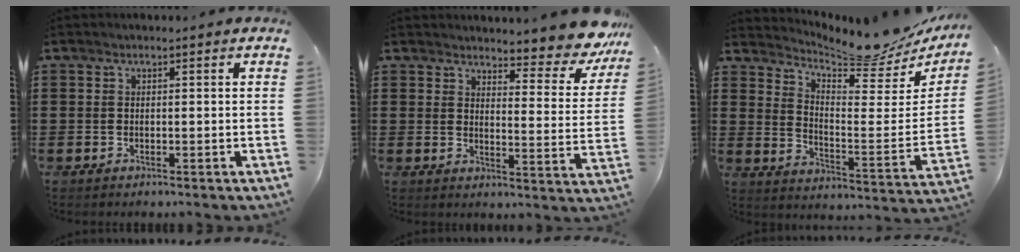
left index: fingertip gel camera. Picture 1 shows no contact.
{"total": 5.7, "force": [5.3, 0.7, 2.0], "torque": [-0.040, -0.041, 0.089]}
{"total": 8.3, "force": [8.0, 0.8, 2.2], "torque": [-0.046, -0.073, 0.136]}